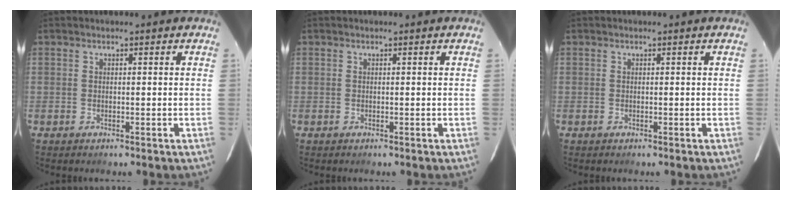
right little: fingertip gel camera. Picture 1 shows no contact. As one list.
[{"total": 0.0}, {"total": 0.0}]